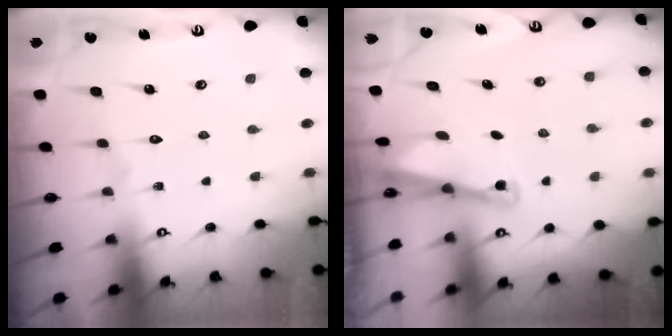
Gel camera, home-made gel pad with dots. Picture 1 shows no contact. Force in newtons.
{"total": 2.1, "press": 2.0, "slide": 0.3}